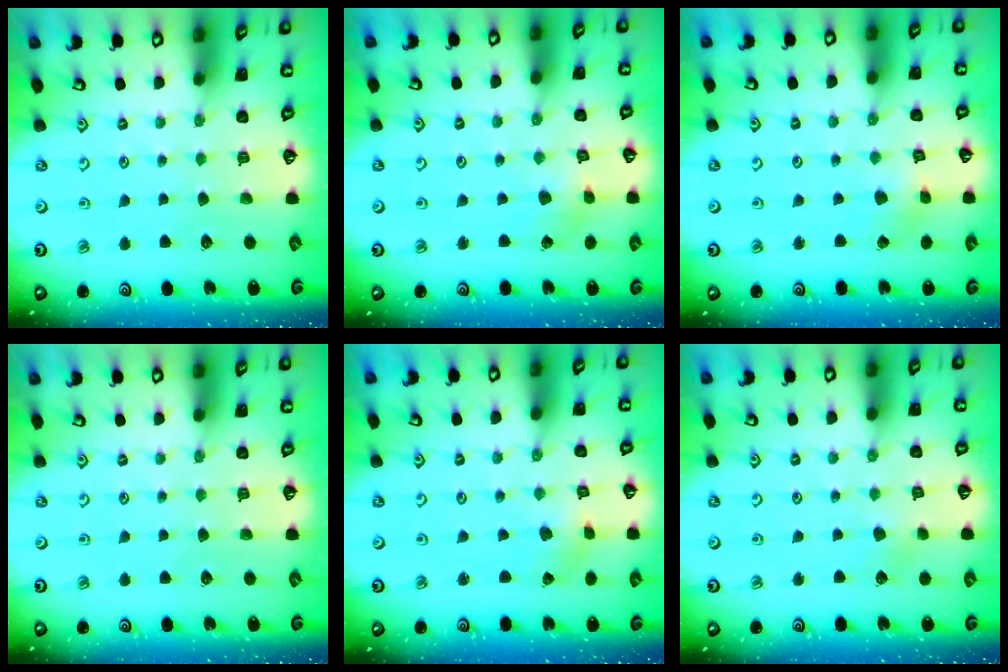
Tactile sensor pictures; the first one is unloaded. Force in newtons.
{"total": 2.9, "press": 2.8, "slide": 0.2}
{"total": 2.6, "press": 2.6, "slide": 0.3}
{"total": 0.0}
{"total": 0.5, "press": 0.5, "slide": 0.2}
{"total": 3.3, "press": 3.3, "slide": 0.4}